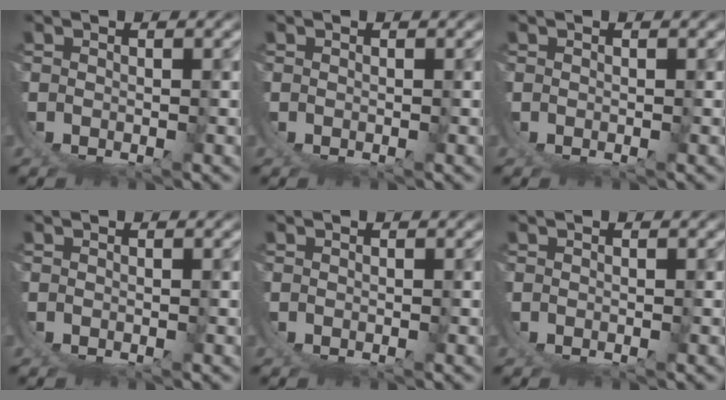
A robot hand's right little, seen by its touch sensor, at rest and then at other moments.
{"total": 0.0}
{"total": 0.0}
{"total": 0.0}
{"total": 0.0}
{"total": 0.0}